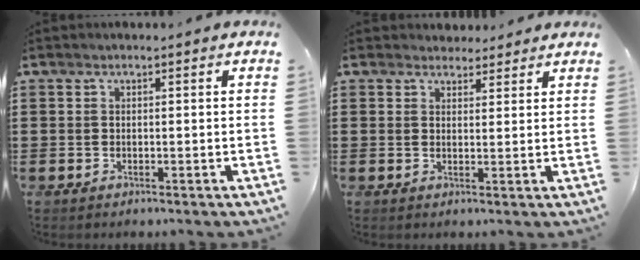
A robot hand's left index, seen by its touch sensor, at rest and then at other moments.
{"total": 2.6, "force": [2.3, 1.1, 0.0], "torque": [0.001, -0.002, 0.043]}